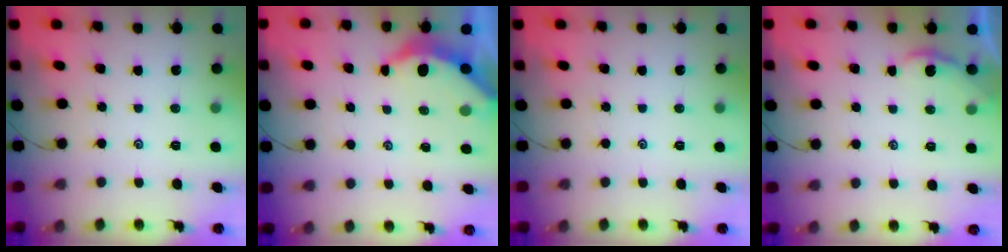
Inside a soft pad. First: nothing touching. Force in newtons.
{"total": 4.0, "press": 3.9, "slide": 0.5}
{"total": 0.0}
{"total": 0.9, "press": 0.9, "slide": 0.1}